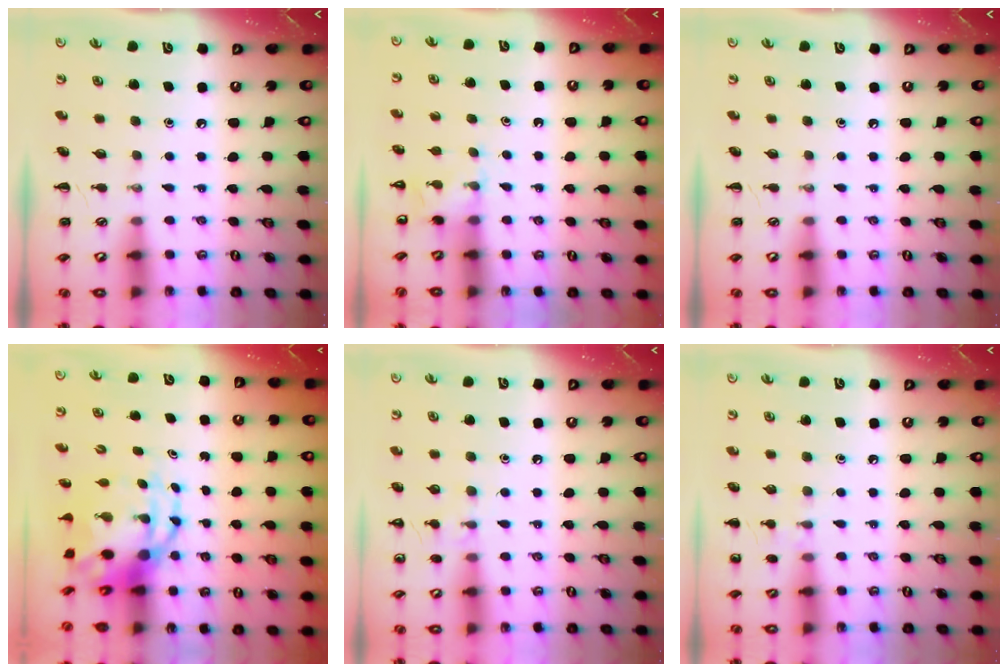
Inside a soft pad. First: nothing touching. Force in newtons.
{"total": 5.3, "press": 5.1, "slide": 1.4}
{"total": 0.0}
{"total": 7.5, "press": 7.2, "slide": 1.8}
{"total": 8.1, "press": 7.8, "slide": 2.1}
{"total": 6.0, "press": 5.7, "slide": 2.0}